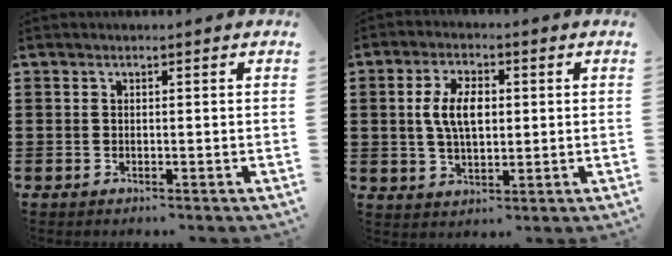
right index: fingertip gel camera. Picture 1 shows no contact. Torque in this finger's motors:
{"motor_torque": [0.42, -0.09, 0.31, 0.18]}